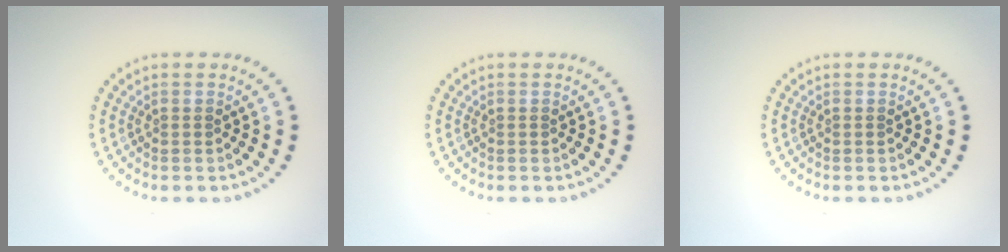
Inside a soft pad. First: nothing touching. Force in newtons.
{"total": 0.0}
{"total": 0.0}